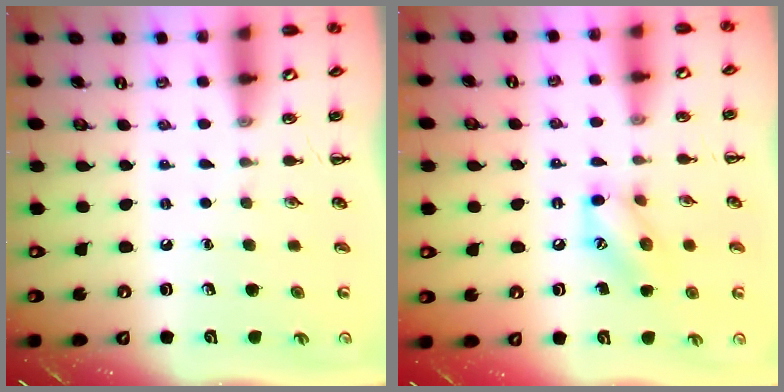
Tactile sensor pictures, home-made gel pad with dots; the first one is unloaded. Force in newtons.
{"total": 10.3, "press": 10.2, "slide": 1.1}